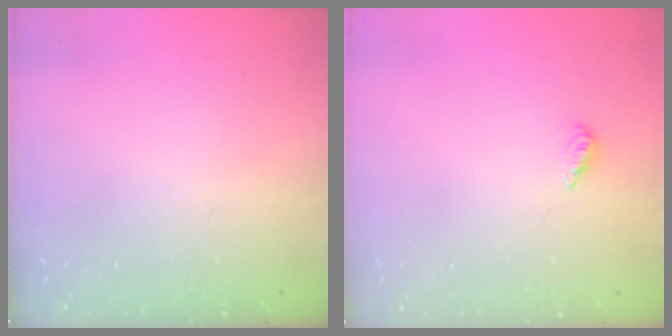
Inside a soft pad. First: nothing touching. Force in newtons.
{"total": 2.1, "press": 1.9, "slide": 0.8}